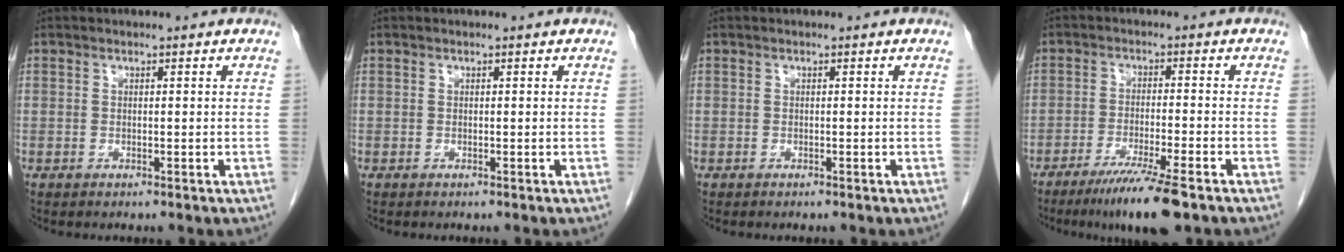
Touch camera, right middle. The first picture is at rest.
{"total": 0.0}
{"total": 0.0}
{"total": 8.9, "force": [-6.2, -0.2, 6.4], "torque": [-0.104, -0.023, -0.102]}